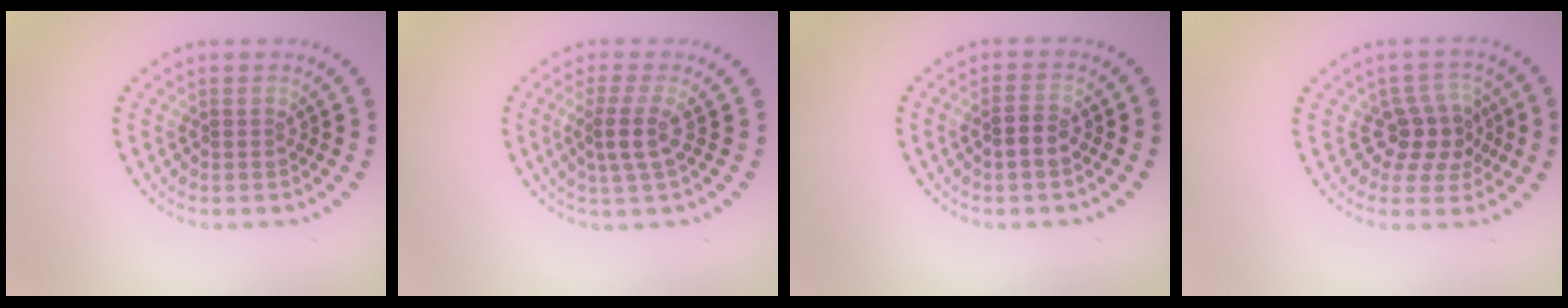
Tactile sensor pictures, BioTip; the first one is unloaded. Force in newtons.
{"total": 2.5, "press": 1.8, "slide": 1.7}
{"total": 1.8, "press": 1.7, "slide": 0.3}
{"total": 3.3, "press": 2.9, "slide": 1.5}